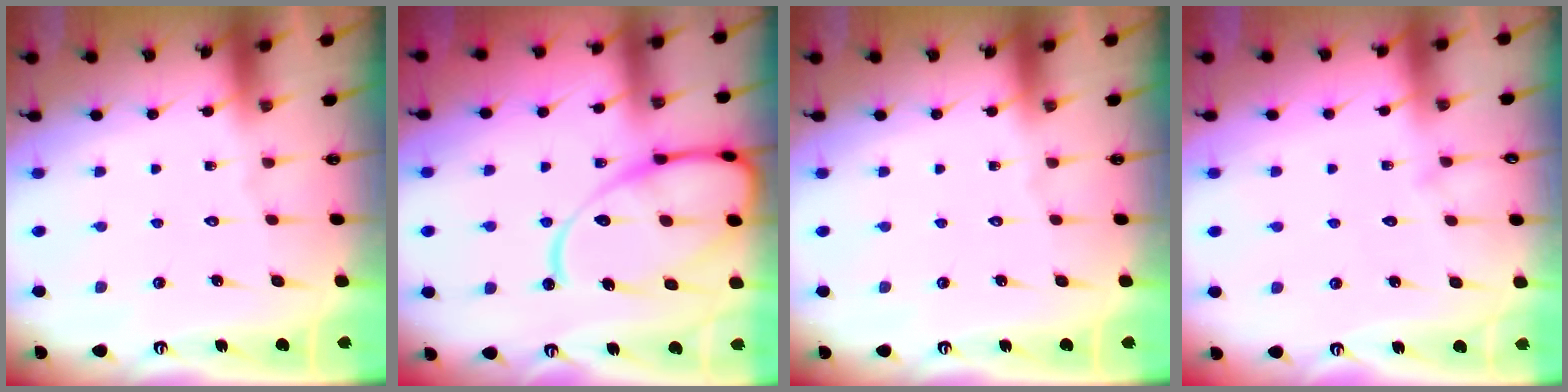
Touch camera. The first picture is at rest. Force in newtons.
{"total": 16.8, "press": 16.7, "slide": 1.7}
{"total": 0.0}
{"total": 3.9, "press": 3.9, "slide": 0.4}